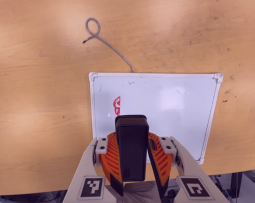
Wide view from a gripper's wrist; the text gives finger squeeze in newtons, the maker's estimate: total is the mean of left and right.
{"total": 11.3, "left": 10.1, "right": 12.4}